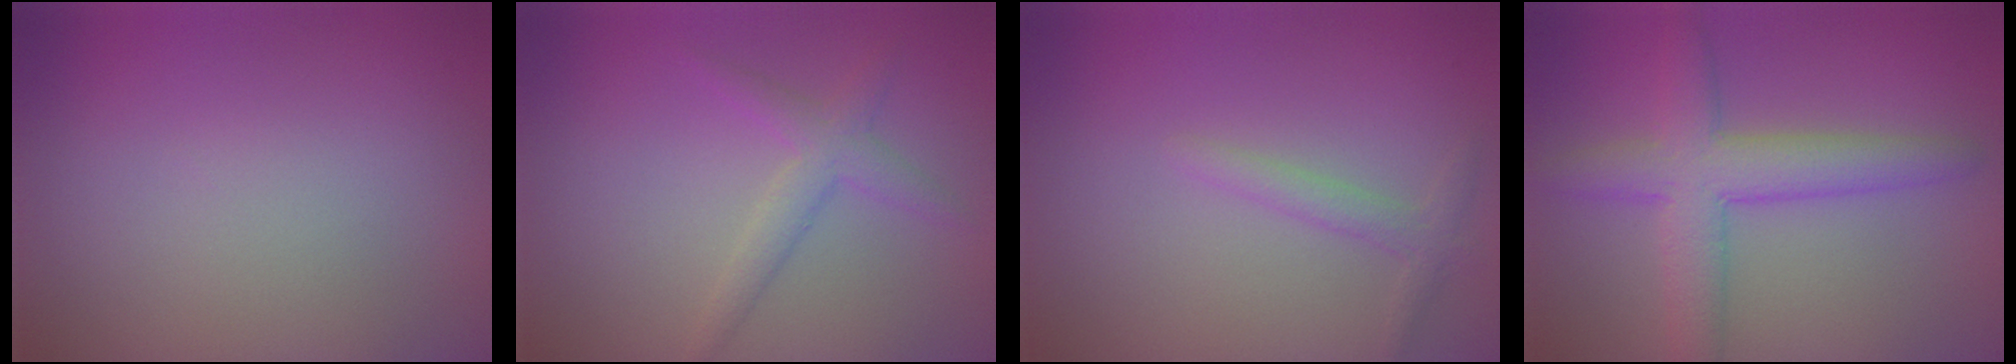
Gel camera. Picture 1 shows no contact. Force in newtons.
{"total": 2.3, "press": 2.3, "slide": 0.2}
{"total": 1.5, "press": 1.5, "slide": 0.1}
{"total": 5.4, "press": 5.4, "slide": 0.1}